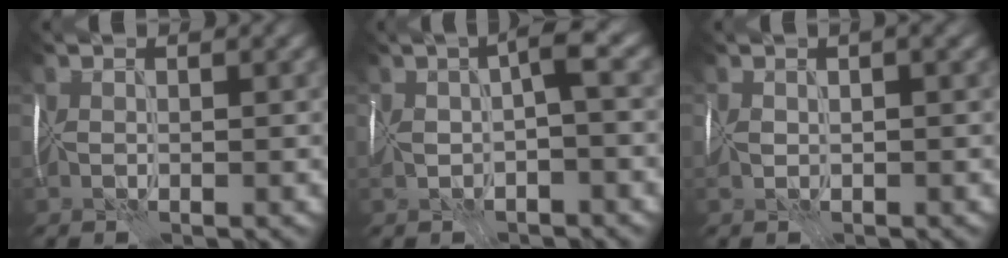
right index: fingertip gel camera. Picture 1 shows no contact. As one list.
[{"total": 4.5, "force": [-0.4, 1.4, 4.3], "torque": [-0.082, 0.014, -0.019]}, {"total": 2.7, "force": [0.4, 1.3, 2.3], "torque": [-0.040, 0.006, 0.006]}]